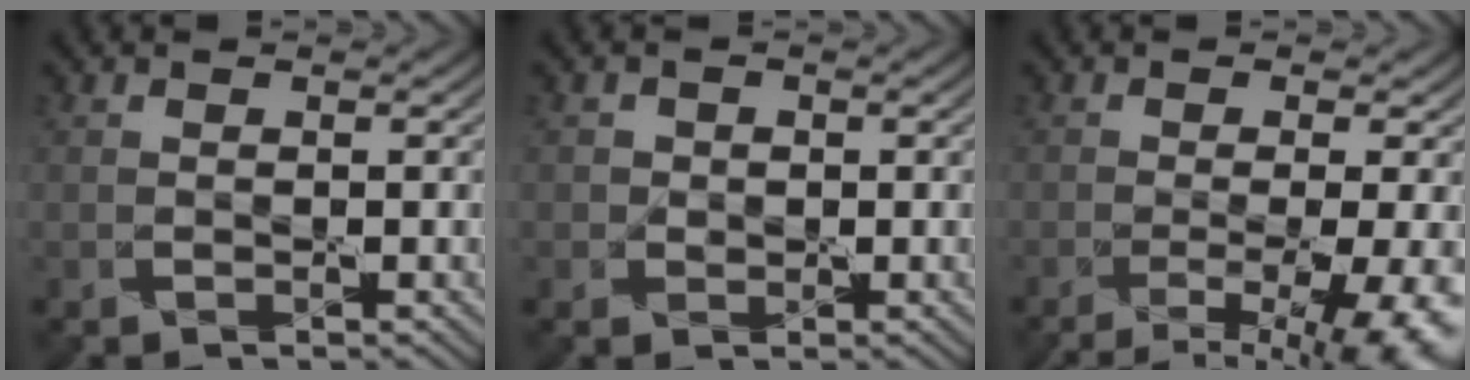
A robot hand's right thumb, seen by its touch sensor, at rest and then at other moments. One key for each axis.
{"total": 1.3, "fx": 0.1, "fy": 1.3, "fz": 0.0, "tx": 0.006, "ty": 0.004, "tz": -0.002}
{"total": 10.7, "fx": -5.1, "fy": 3.2, "fz": 8.8, "tx": -0.132, "ty": -0.013, "tz": -0.064}